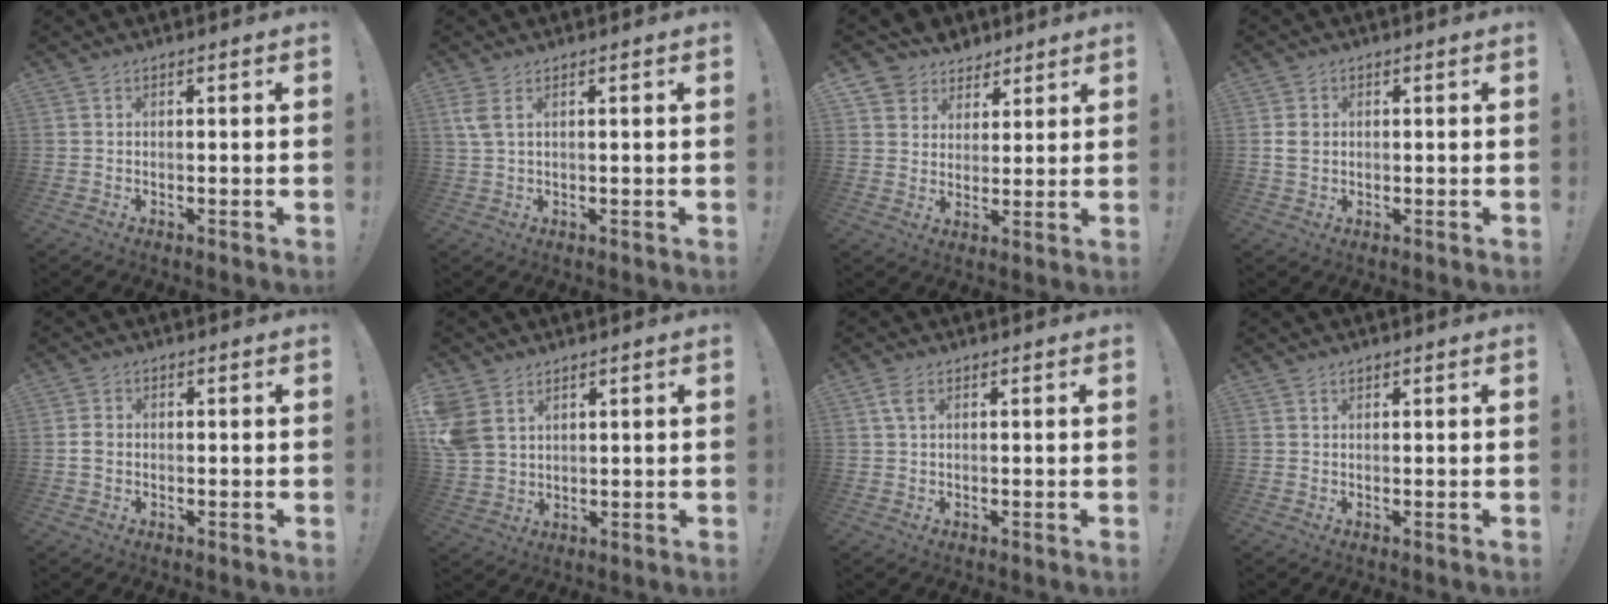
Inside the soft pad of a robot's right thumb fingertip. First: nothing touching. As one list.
[{"total": 3.4, "force": [1.5, 1.0, 2.9], "torque": [-0.063, 0.002, 0.029]}, {"total": 6.8, "force": [4.4, 5.2, 0.1], "torque": [-0.007, -0.037, 0.089]}, {"total": 3.2, "force": [0.3, 2.5, 1.9], "torque": [-0.027, 0.004, 0.006]}, {"total": 2.1, "force": [-0.4, 1.7, 1.3], "torque": [-0.022, 0.007, -0.007]}, {"total": 7.5, "force": [3.5, 5.4, 3.9], "torque": [-0.090, -0.007, 0.075]}, {"total": 3.0, "force": [1.1, 1.3, 2.5], "torque": [-0.046, 0.003, 0.018]}, {"total": 0.5, "force": [0.4, 0.2, 0.1], "torque": [0.000, -0.001, 0.009]}]